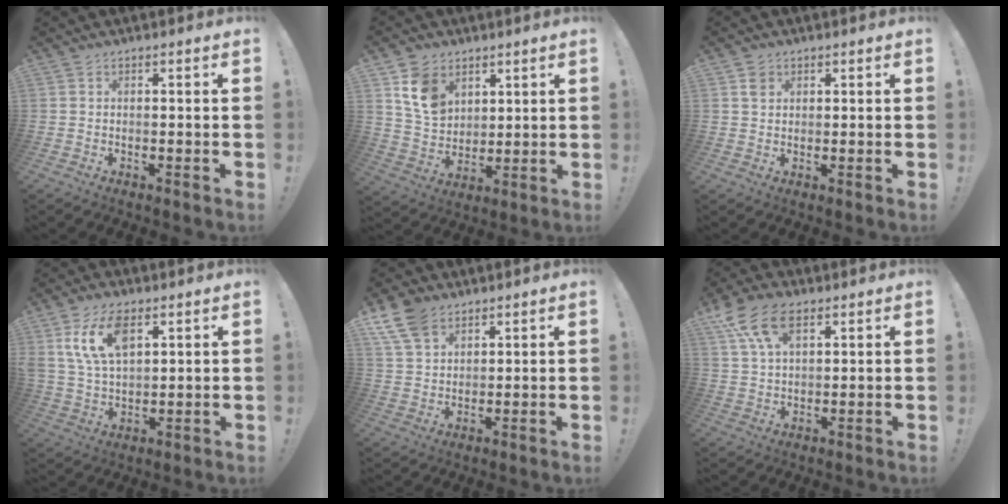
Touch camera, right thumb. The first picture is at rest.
{"total": 10.8, "force": [5.8, 7.4, 5.3], "torque": [-0.087, -0.021, 0.115]}
{"total": 2.3, "force": [1.2, 1.9, 0.6], "torque": [-0.002, -0.002, 0.022]}
{"total": 12.2, "force": [5.8, 6.9, 8.2], "torque": [-0.163, -0.009, 0.107]}
{"total": 10.1, "force": [6.4, 6.4, 4.5], "torque": [-0.088, -0.024, 0.129]}
{"total": 12.5, "force": [6.6, 7.2, 7.8], "torque": [-0.154, -0.017, 0.124]}